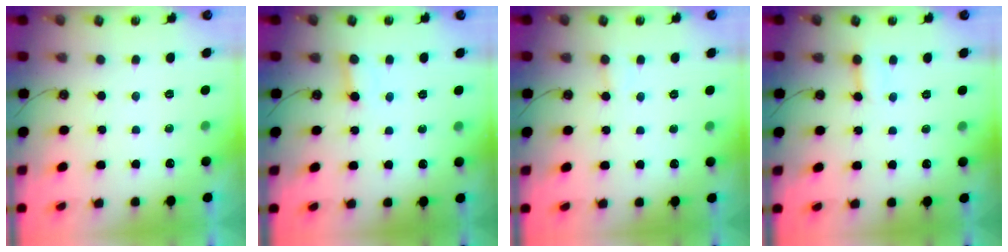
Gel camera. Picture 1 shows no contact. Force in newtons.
{"total": 2.9, "press": 2.9, "slide": 0.2}
{"total": 2.8, "press": 2.8, "slide": 0.2}
{"total": 2.7, "press": 2.7, "slide": 0.3}